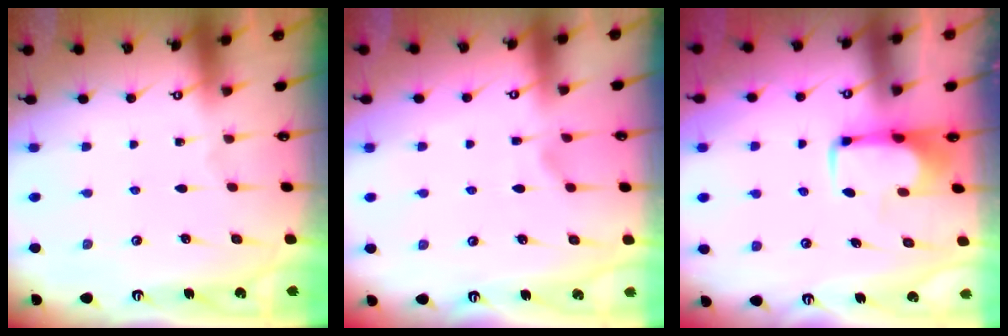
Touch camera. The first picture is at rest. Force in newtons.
{"total": 1.8, "press": 1.3, "slide": 1.2}
{"total": 2.0, "press": 1.9, "slide": 0.4}